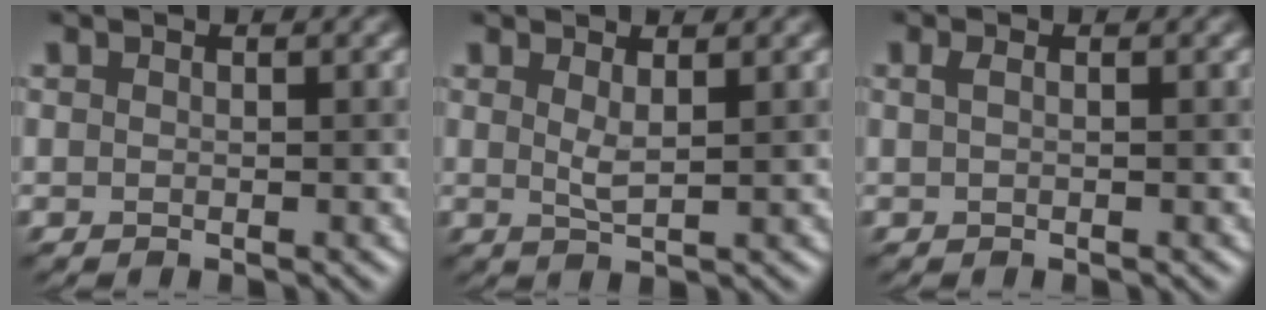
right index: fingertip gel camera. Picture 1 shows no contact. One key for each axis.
{"total": 1.6, "fx": 0.7, "fy": 0.3, "fz": 1.4, "tx": -0.028, "ty": -0.006, "tz": 0.014}
{"total": 0.7, "fx": 0.2, "fy": 0.2, "fz": 0.6, "tx": -0.017, "ty": 0.005, "tz": 0.003}